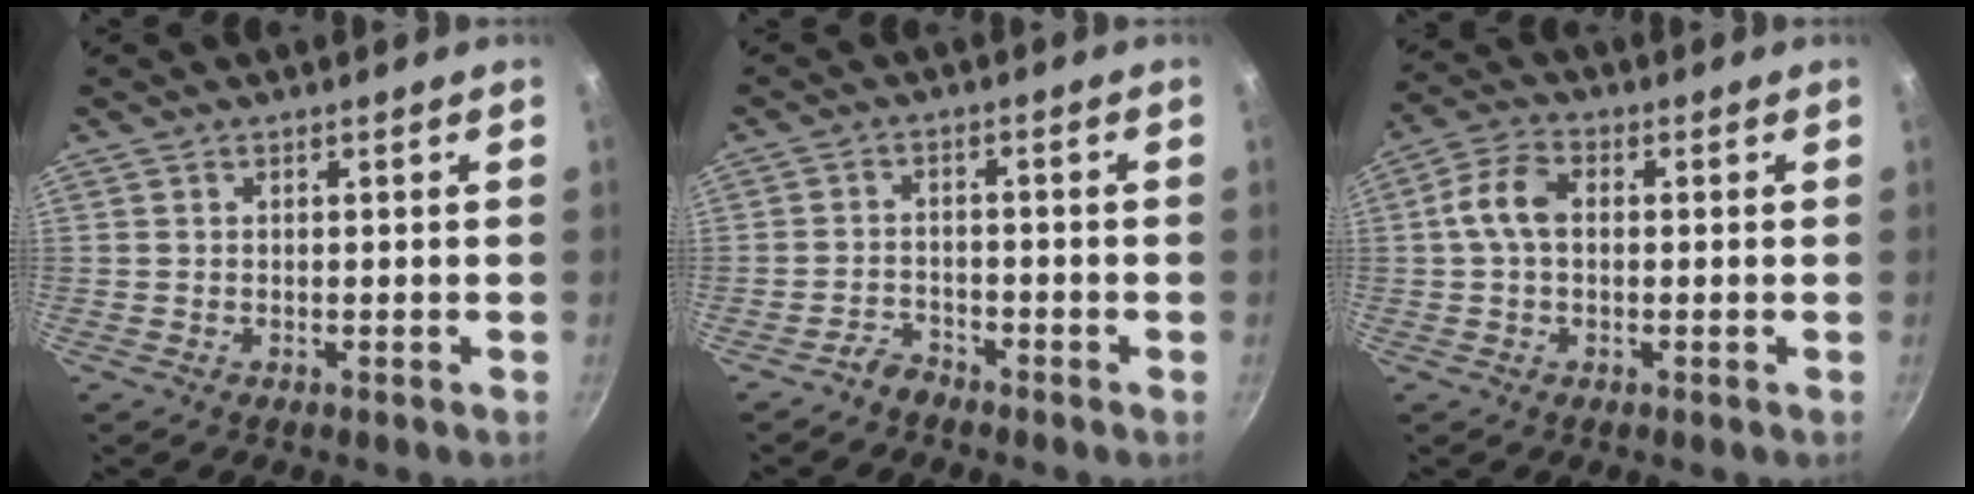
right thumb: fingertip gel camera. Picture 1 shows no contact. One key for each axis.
{"total": 2.7, "fx": -2.5, "fy": 1.0, "fz": 0.4, "tx": 0.003, "ty": 0.030, "tz": -0.045}
{"total": 7.0, "fx": 0.5, "fy": 4.3, "fz": 5.5, "tx": -0.113, "ty": 0.023, "tz": 0.001}